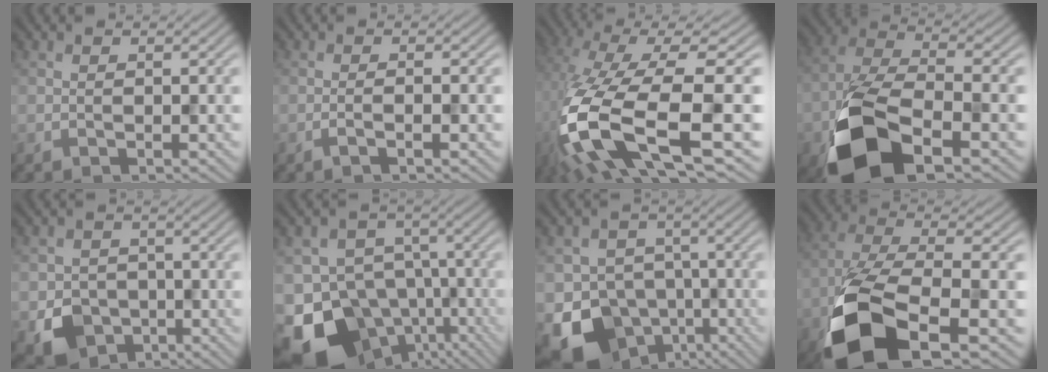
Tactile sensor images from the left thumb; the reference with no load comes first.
{"total": 1.9, "force": [-0.7, 0.2, 1.8], "torque": [-0.027, 0.007, -0.019]}
{"total": 17.7, "force": [-4.2, 6.4, 16.0], "torque": [-0.361, -0.033, -0.054]}
{"total": 13.3, "force": [-6.6, 6.0, 9.9], "torque": [-0.209, -0.022, -0.132]}
{"total": 7.0, "force": [-2.5, 5.9, 2.7], "torque": [-0.056, -0.023, -0.052]}
{"total": 19.5, "force": [-11.3, 13.4, 8.6], "torque": [-0.190, -0.043, -0.151]}
{"total": 12.9, "force": [-6.5, 10.2, 4.4], "torque": [-0.099, -0.030, -0.117]}
{"total": 14.5, "force": [-6.7, 6.0, 11.3], "torque": [-0.241, -0.029, -0.131]}